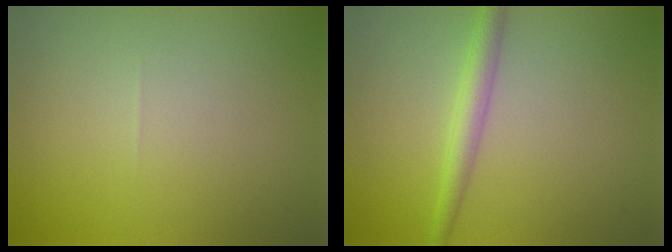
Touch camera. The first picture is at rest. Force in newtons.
{"total": 2.4, "press": 2.4, "slide": 0.0}